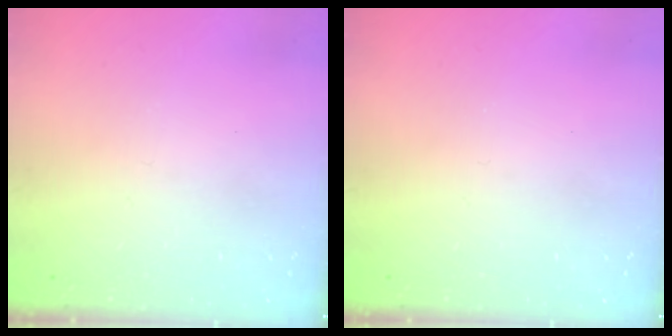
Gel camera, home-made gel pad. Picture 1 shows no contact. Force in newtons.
{"total": 0.0}